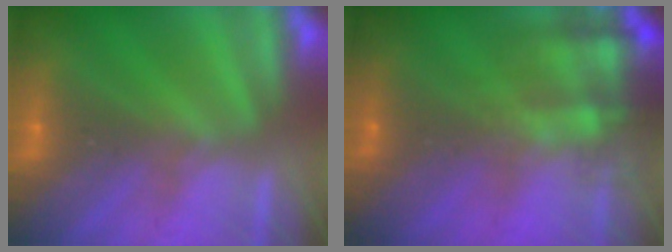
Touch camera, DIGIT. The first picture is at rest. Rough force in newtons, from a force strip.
{"total": 6.9}